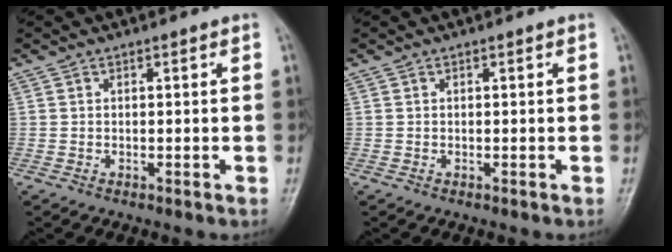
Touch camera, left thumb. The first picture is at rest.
{"total": 0.0}